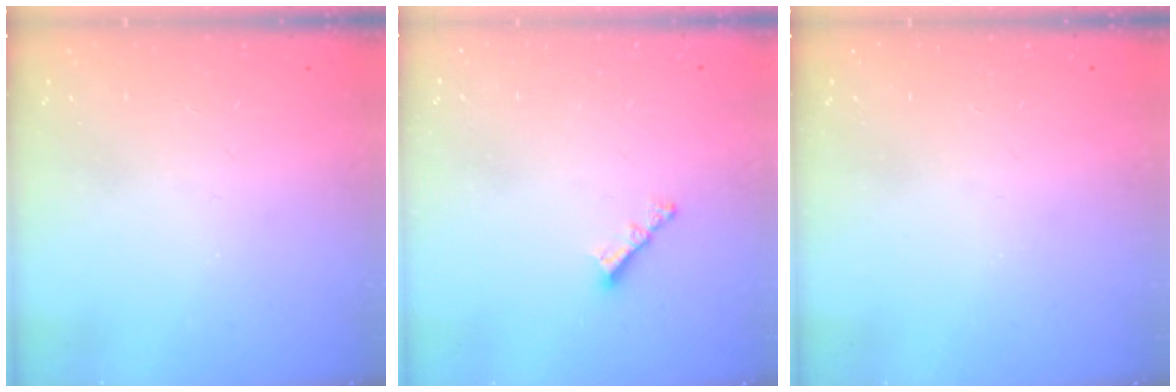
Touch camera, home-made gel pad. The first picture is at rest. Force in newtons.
{"total": 3.4, "press": 3.4, "slide": 0.1}
{"total": 0.0}